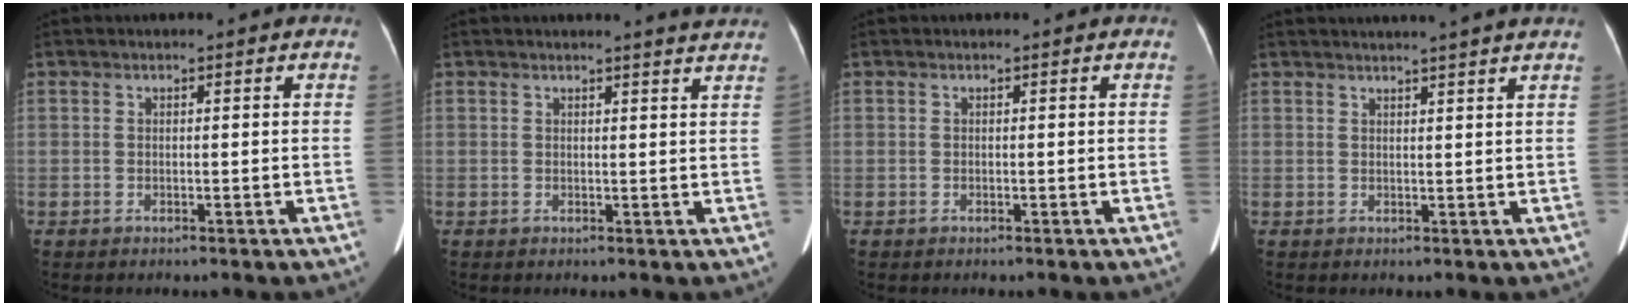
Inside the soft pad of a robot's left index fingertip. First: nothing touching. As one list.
[{"total": 3.8, "force": [3.6, -0.4, 1.0], "torque": [-0.017, -0.005, 0.025]}, {"total": 0.0}, {"total": 7.7, "force": [6.9, -1.0, 3.3], "torque": [-0.040, 0.020, 0.073]}]